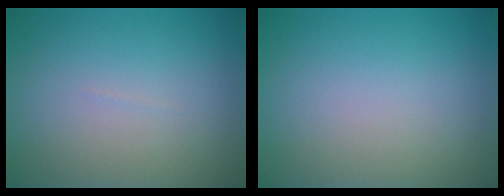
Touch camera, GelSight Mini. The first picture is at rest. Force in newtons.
{"total": 0.0}